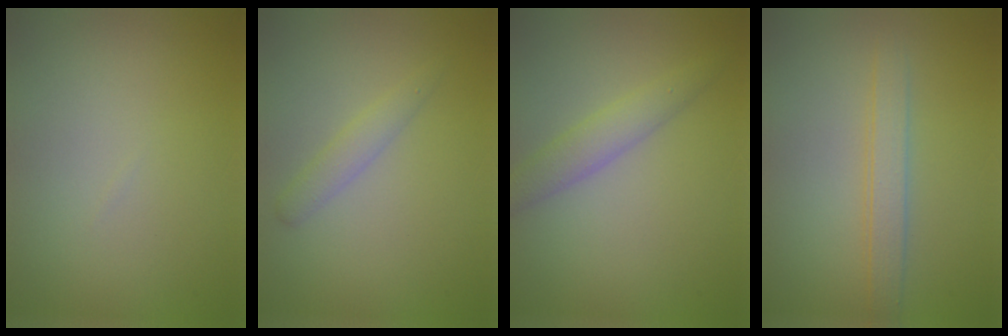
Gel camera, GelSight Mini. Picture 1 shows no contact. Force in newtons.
{"total": 1.6, "press": 1.6, "slide": 0.1}
{"total": 2.5, "press": 2.5, "slide": 0.1}
{"total": 2.0, "press": 2.0, "slide": 0.1}